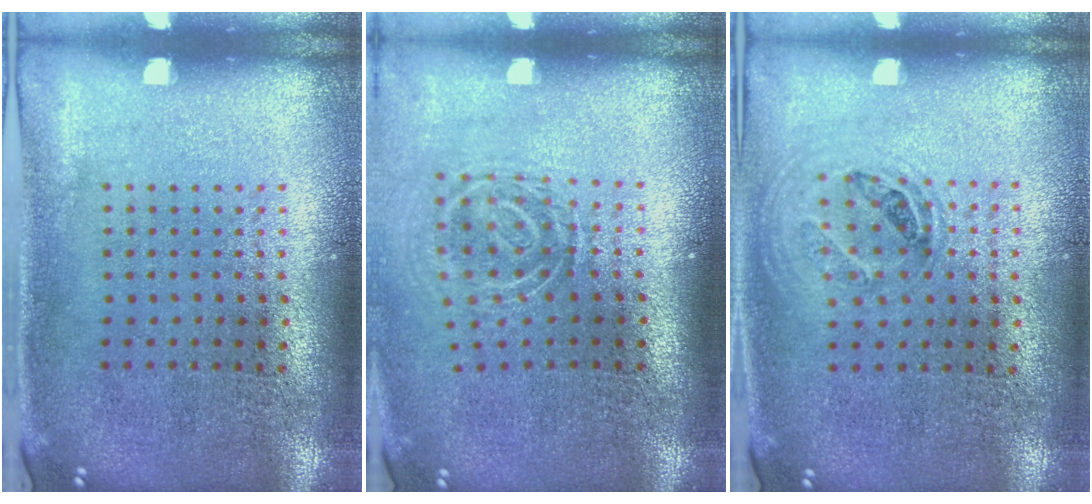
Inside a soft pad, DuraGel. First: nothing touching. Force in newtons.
{"total": 1.8, "press": 1.2, "slide": 1.4}
{"total": 1.1, "press": 0.9, "slide": 0.6}